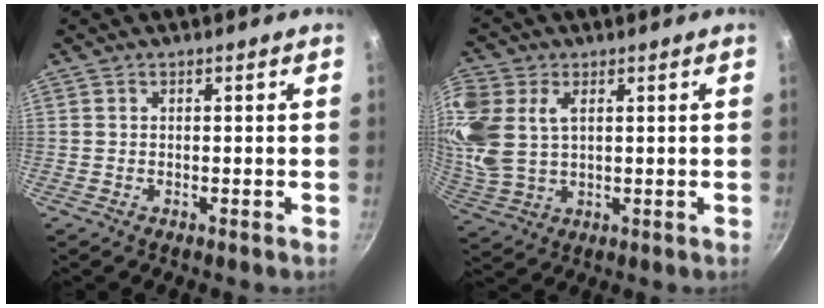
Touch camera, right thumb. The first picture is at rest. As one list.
[{"total": 12.9, "force": [3.7, 8.7, 8.7], "torque": [-0.203, 0.002, 0.081]}]